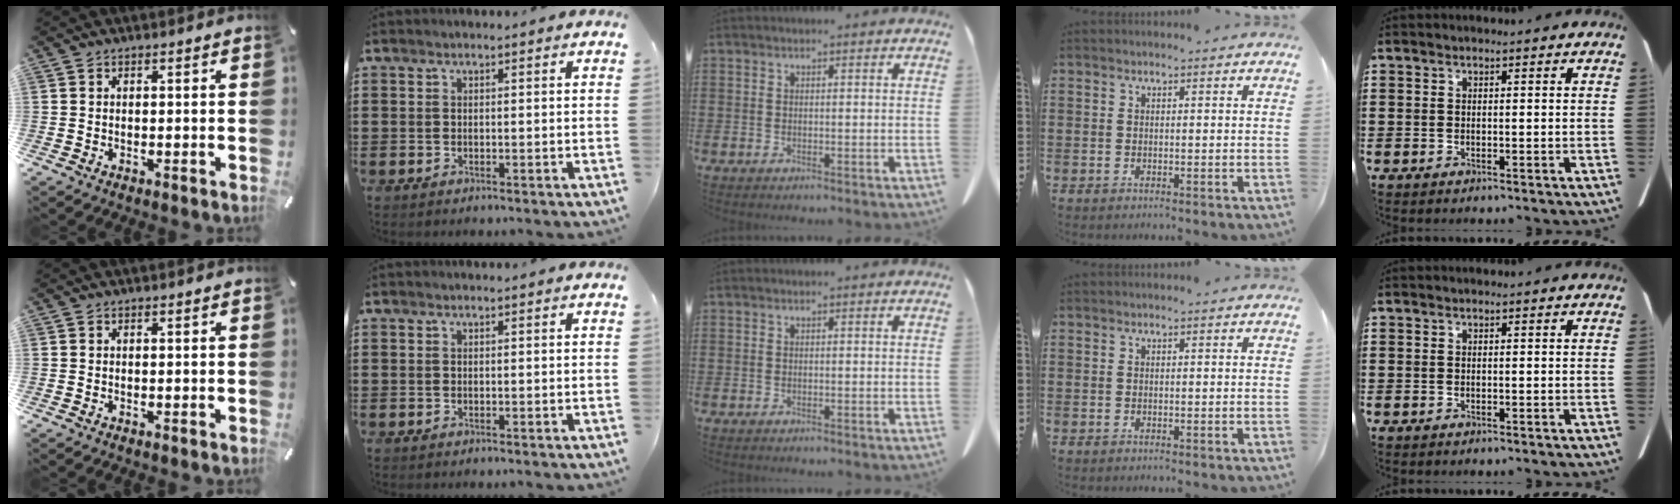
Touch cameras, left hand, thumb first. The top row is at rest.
{}